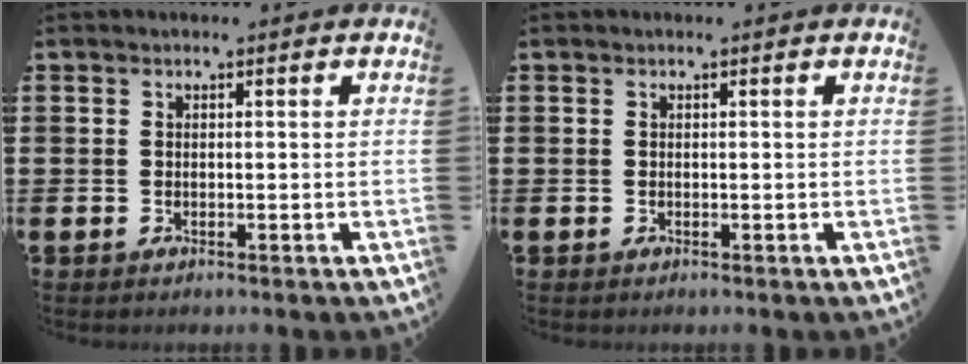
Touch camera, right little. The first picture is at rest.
{"total": 0.0}